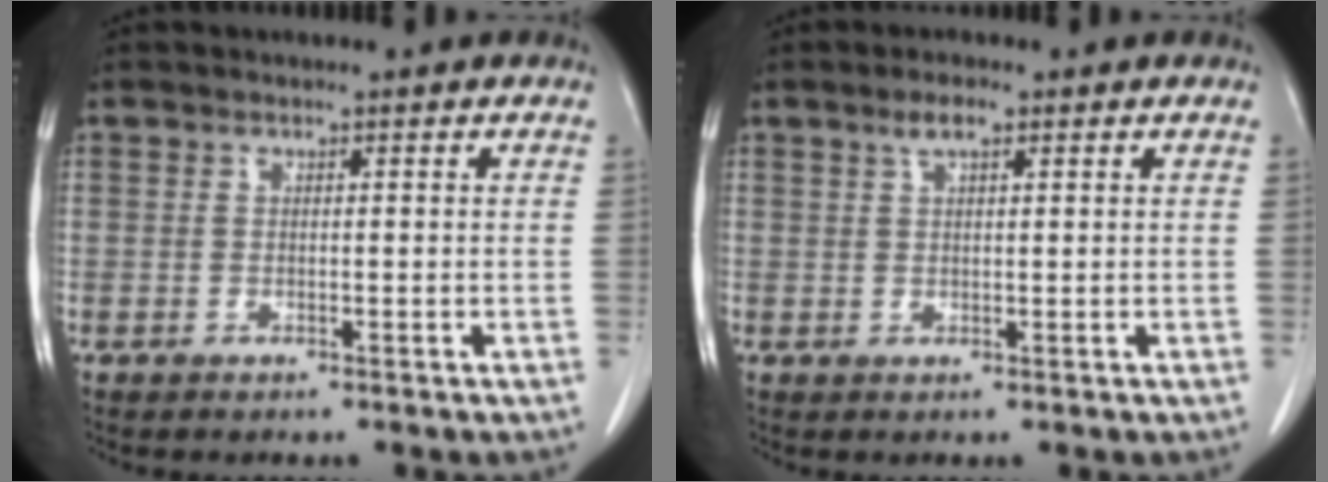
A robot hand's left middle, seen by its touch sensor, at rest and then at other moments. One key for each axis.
{"total": 2.4, "fx": 1.4, "fy": 0.5, "fz": 1.8, "tx": -0.040, "ty": 0.007, "tz": 0.027}